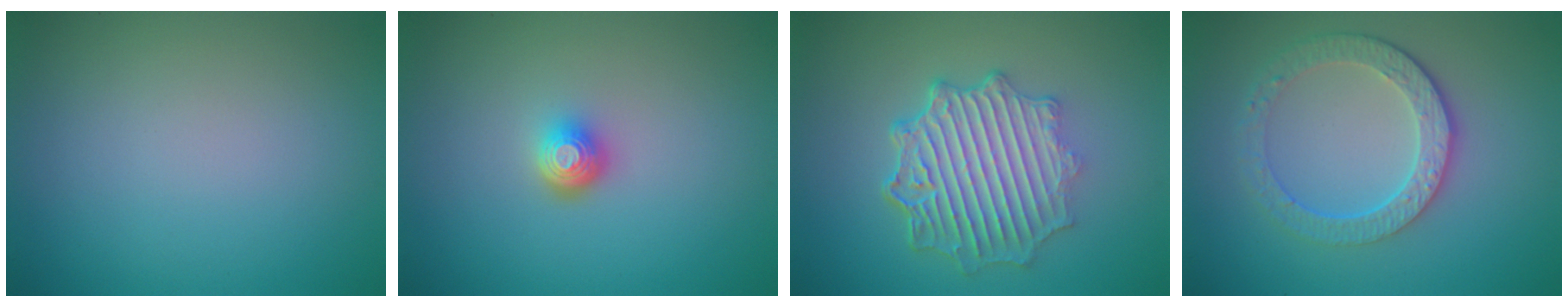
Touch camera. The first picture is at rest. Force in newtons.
{"total": 2.0, "press": 1.5, "slide": 1.4}
{"total": 6.6, "press": 5.1, "slide": 4.2}
{"total": 4.3, "press": 3.3, "slide": 2.7}